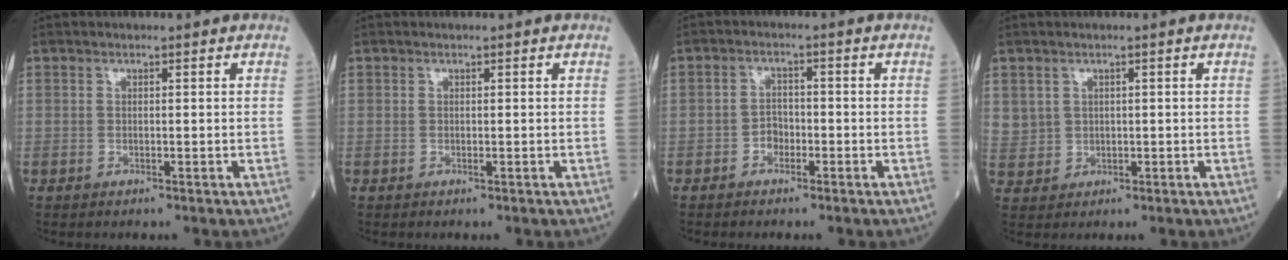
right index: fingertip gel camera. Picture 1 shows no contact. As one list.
[{"total": 0.0}, {"total": 2.2, "force": [-1.3, 1.5, 1.0], "torque": [-0.012, 0.009, -0.024]}, {"total": 3.7, "force": [1.3, 3.5, 0.5], "torque": [-0.012, 0.008, 0.037]}]